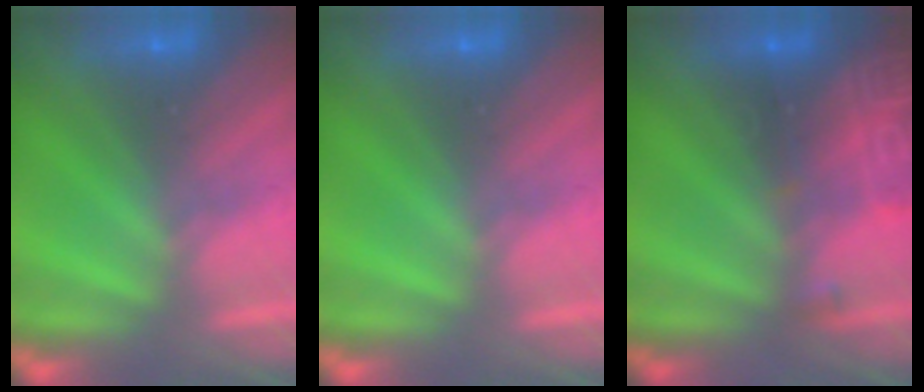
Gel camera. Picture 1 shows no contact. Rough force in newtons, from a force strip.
{"total": 0.0}
{"total": 3.0}